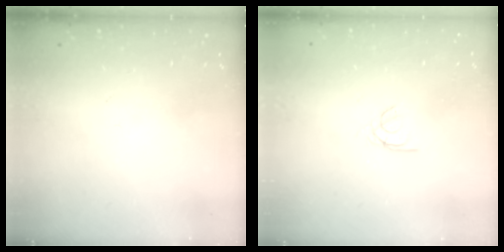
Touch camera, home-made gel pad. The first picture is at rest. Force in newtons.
{"total": 2.1, "press": 2.1, "slide": 0.2}